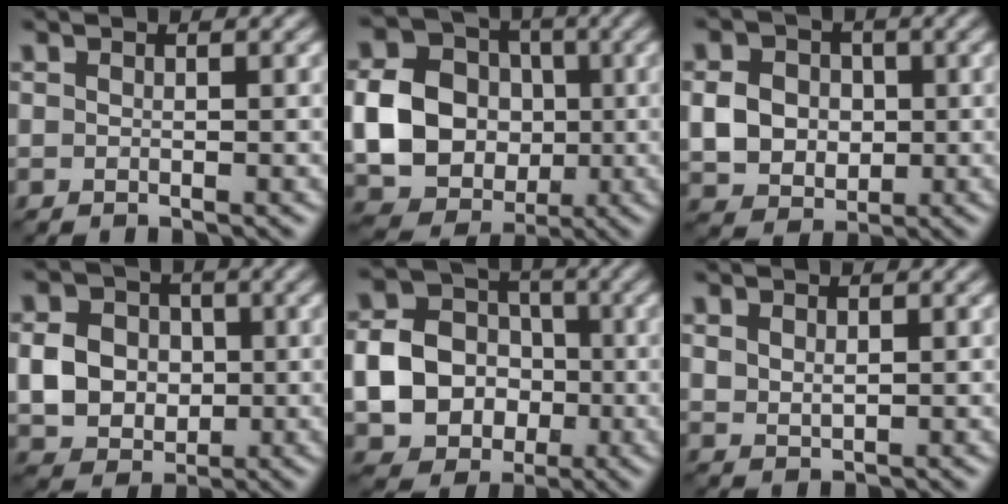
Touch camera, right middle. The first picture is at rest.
{"total": 11.2, "force": [-1.0, 9.7, 5.4], "torque": [-0.101, -0.020, -0.026]}
{"total": 4.2, "force": [-0.2, 3.6, 2.2], "torque": [-0.045, -0.003, -0.007]}
{"total": 4.9, "force": [-0.3, 4.3, 2.4], "torque": [-0.047, 0.000, -0.009]}
{"total": 7.0, "force": [-1.4, 5.9, 3.5], "torque": [-0.063, -0.004, -0.035]}
{"total": 1.1, "force": [0.5, 0.7, 0.7], "torque": [-0.017, -0.006, 0.015]}